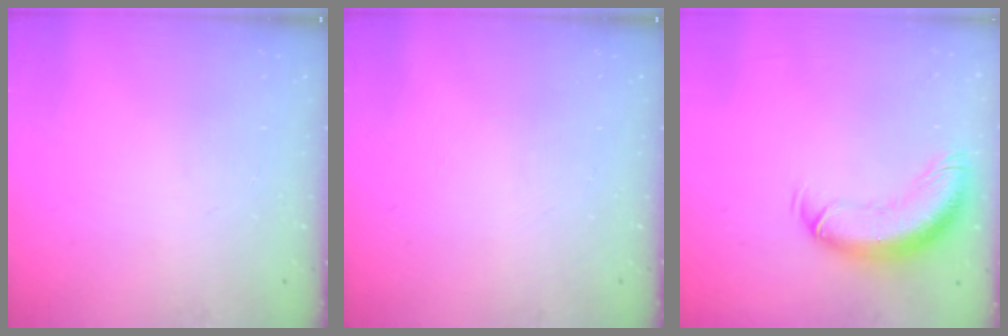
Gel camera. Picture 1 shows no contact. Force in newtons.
{"total": 0.0}
{"total": 13.2, "press": 12.8, "slide": 3.3}